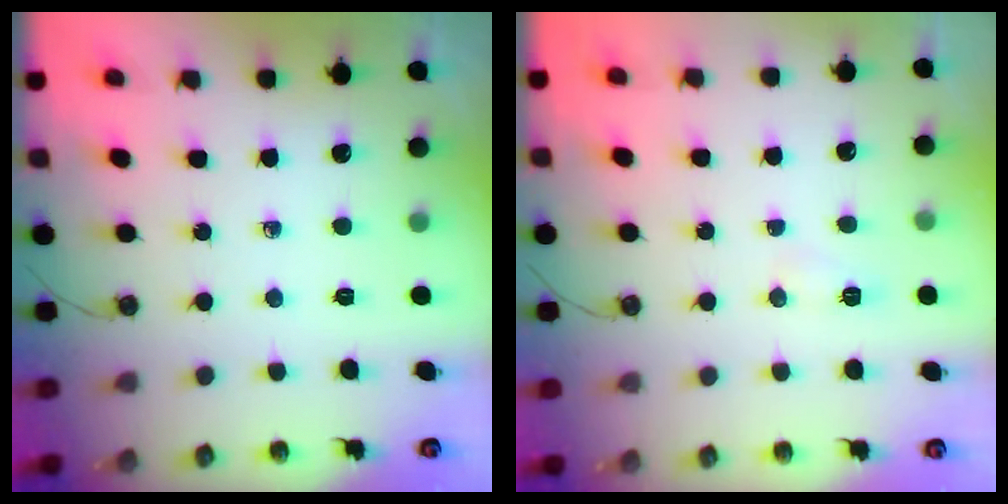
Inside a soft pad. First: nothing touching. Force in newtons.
{"total": 4.6, "press": 4.6, "slide": 0.5}